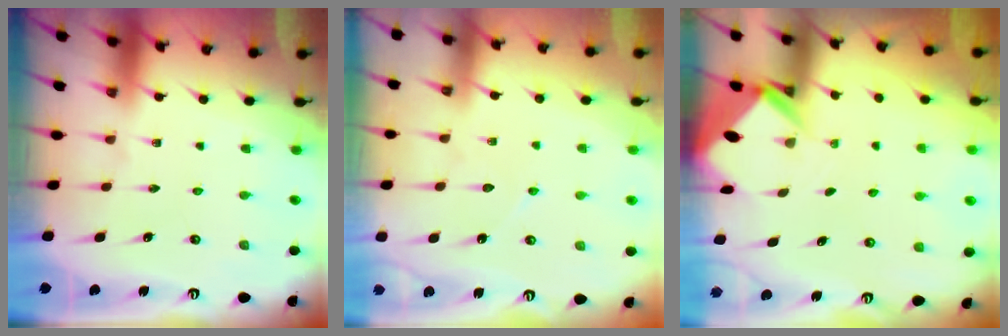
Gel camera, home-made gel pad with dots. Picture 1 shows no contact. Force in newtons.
{"total": 4.8, "press": 4.7, "slide": 0.6}
{"total": 2.7, "press": 2.7, "slide": 0.0}